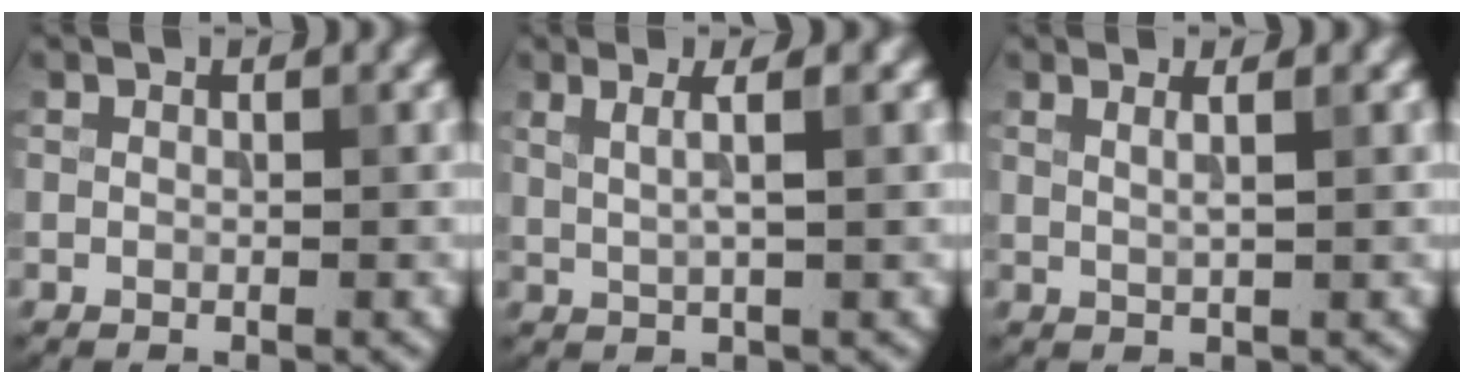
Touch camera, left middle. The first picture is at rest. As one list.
[{"total": 3.1, "force": [1.3, 1.0, 2.6], "torque": [-0.030, 0.001, 0.008]}, {"total": 2.1, "force": [1.0, 0.8, 1.6], "torque": [-0.011, 0.003, -0.002]}]